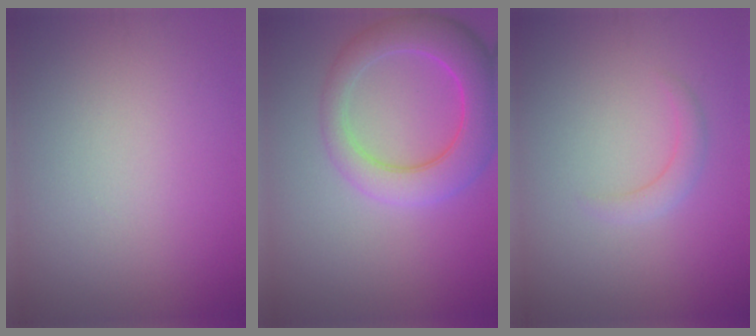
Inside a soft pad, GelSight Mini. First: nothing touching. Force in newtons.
{"total": 6.6, "press": 6.6, "slide": 0.3}
{"total": 1.5, "press": 1.5, "slide": 0.1}